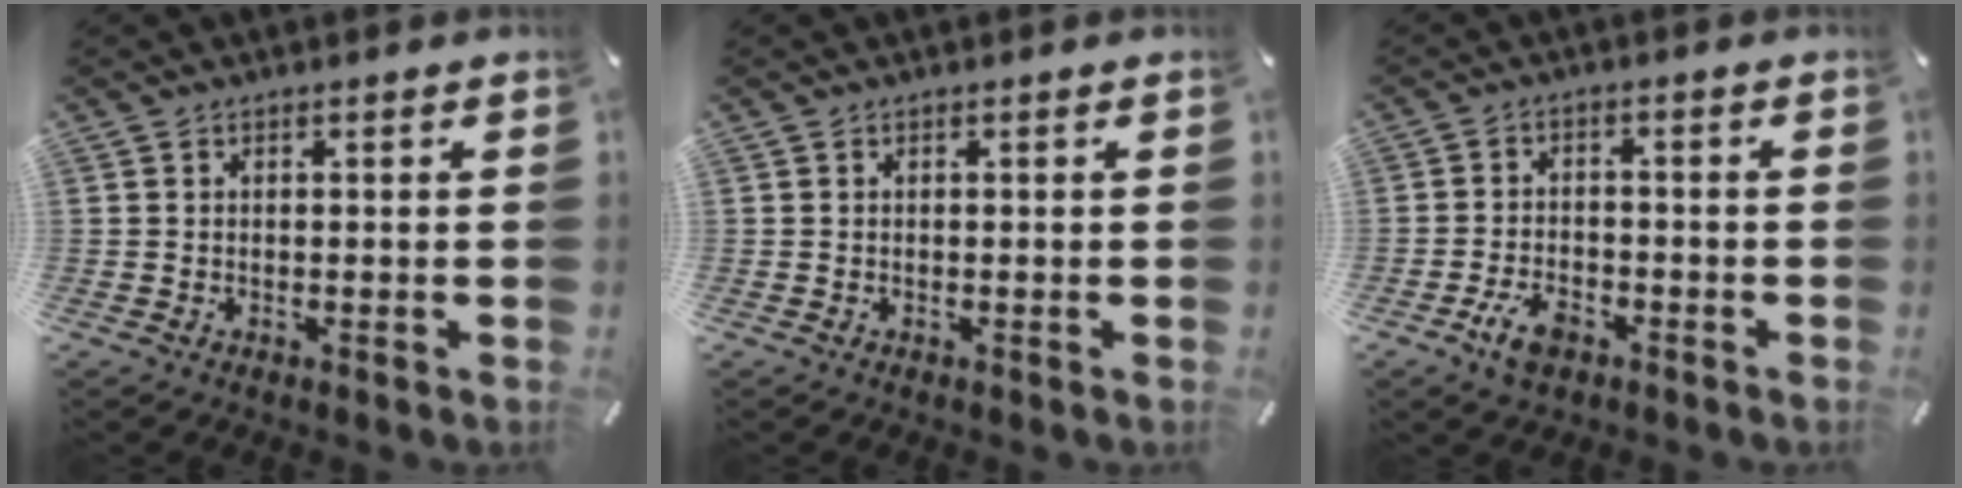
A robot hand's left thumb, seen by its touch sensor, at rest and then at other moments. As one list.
[{"total": 0.0}, {"total": 6.0, "force": [-3.4, 3.3, 3.6], "torque": [-0.081, 0.015, -0.066]}]